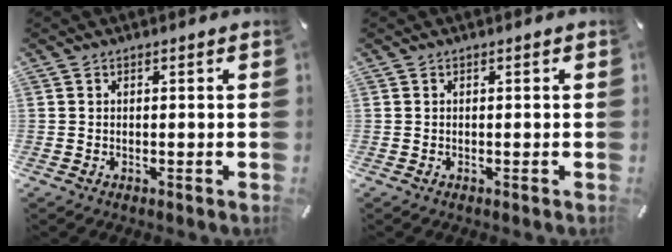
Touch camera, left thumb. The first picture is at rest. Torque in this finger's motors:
{"motor_torque": [-0.04, 0.02, 0.00, -0.02, 0.00]}